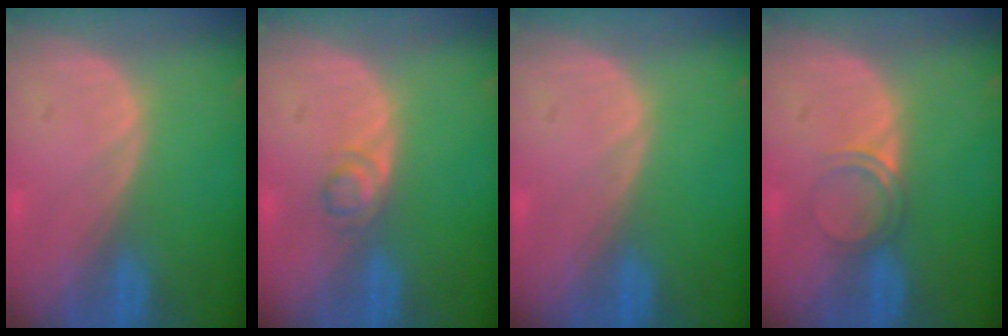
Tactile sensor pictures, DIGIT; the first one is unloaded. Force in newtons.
{"total": 2.2, "press": 2.2, "slide": 0.2}
{"total": 0.0}
{"total": 2.5, "press": 2.1, "slide": 1.2}